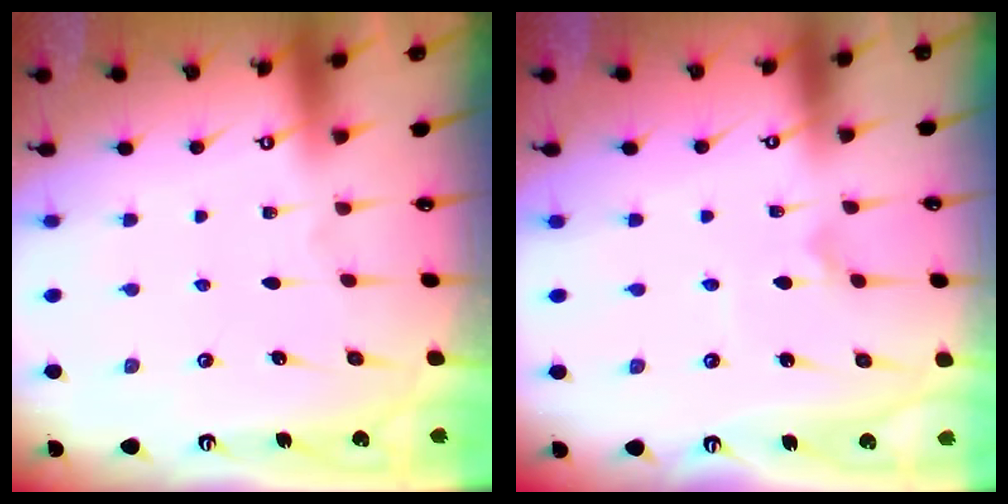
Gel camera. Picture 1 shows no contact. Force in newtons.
{"total": 2.0, "press": 2.0, "slide": 0.3}